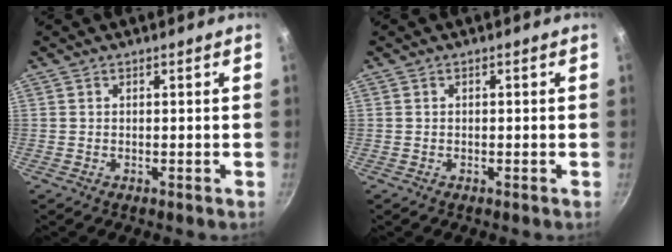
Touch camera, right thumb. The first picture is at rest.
{"total": 0.0}